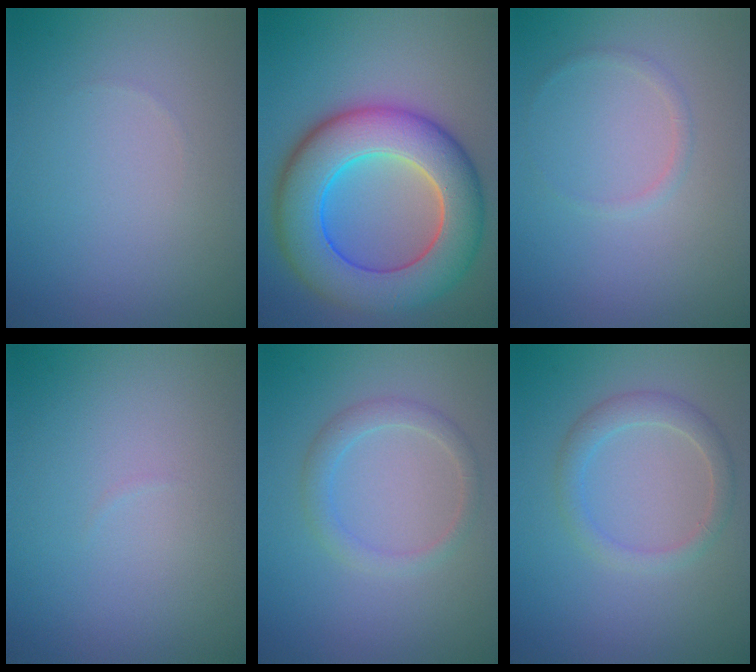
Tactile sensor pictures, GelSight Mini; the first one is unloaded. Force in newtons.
{"total": 11.0, "press": 11.0, "slide": 0.6}
{"total": 0.8, "press": 0.8, "slide": 0.0}
{"total": 0.0}
{"total": 2.0, "press": 2.0, "slide": 0.3}
{"total": 2.3, "press": 2.3, "slide": 0.0}